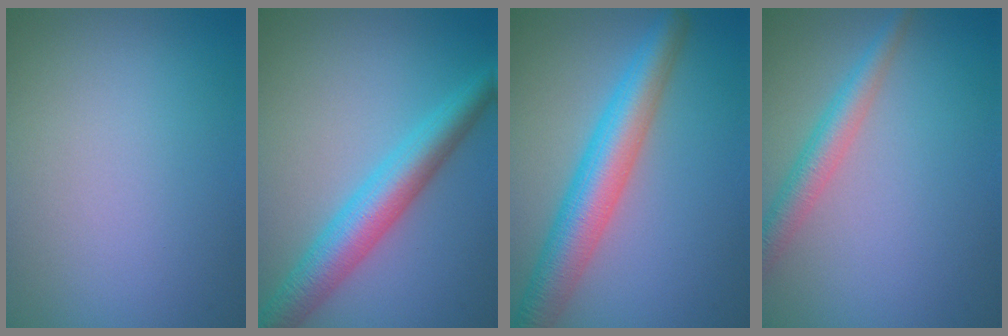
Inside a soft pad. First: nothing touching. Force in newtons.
{"total": 5.5, "press": 5.5, "slide": 0.1}
{"total": 6.1, "press": 6.1, "slide": 0.2}
{"total": 2.9, "press": 2.9, "slide": 0.1}